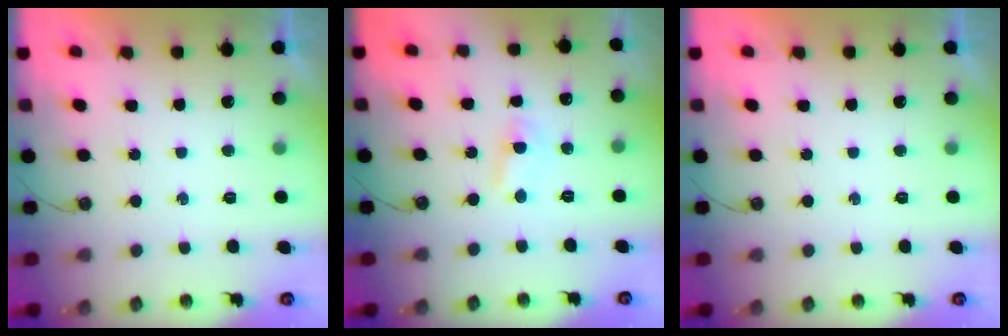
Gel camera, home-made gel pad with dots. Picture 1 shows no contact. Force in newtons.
{"total": 2.5, "press": 2.5, "slide": 0.3}
{"total": 0.0}